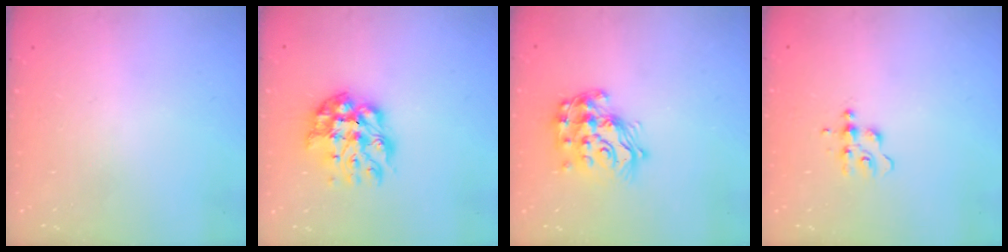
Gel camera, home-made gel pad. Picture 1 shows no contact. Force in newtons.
{"total": 12.2, "press": 12.2, "slide": 1.1}
{"total": 16.4, "press": 16.4, "slide": 1.1}
{"total": 5.3, "press": 5.2, "slide": 0.6}